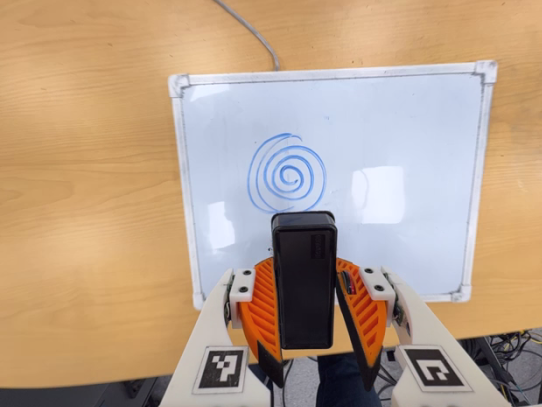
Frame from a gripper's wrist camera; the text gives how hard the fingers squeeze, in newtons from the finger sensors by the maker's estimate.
{"total": 5.2, "left": 4.9, "right": 5.5}